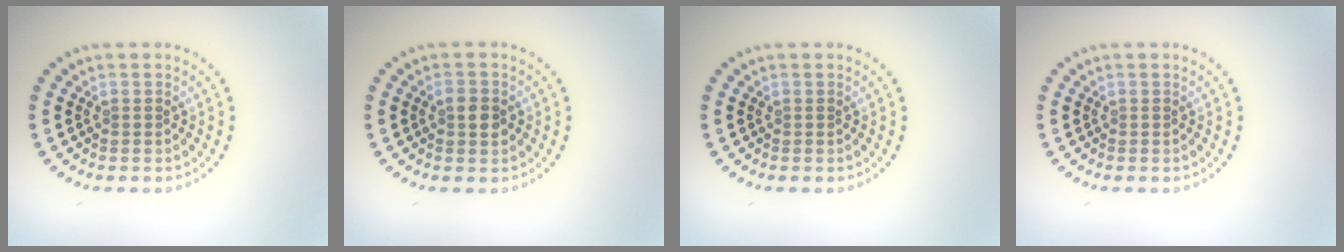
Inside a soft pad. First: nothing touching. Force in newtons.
{"total": 2.2, "press": 2.2, "slide": 0.1}
{"total": 0.0}
{"total": 0.0}